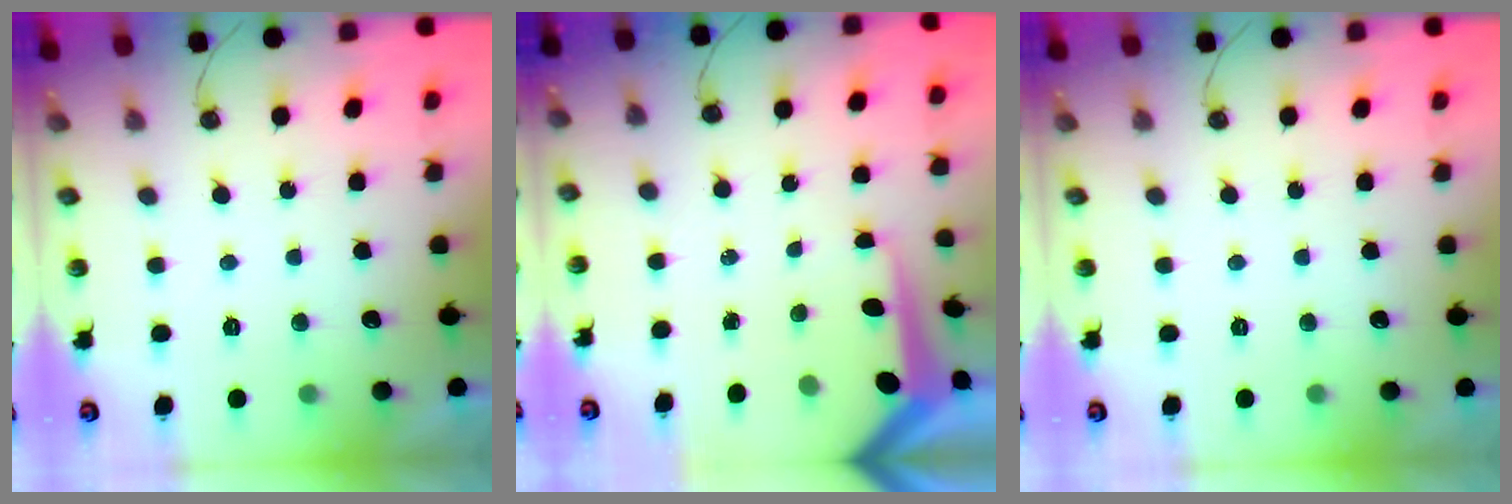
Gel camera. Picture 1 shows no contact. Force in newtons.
{"total": 8.0, "press": 8.0, "slide": 0.7}
{"total": 0.0}